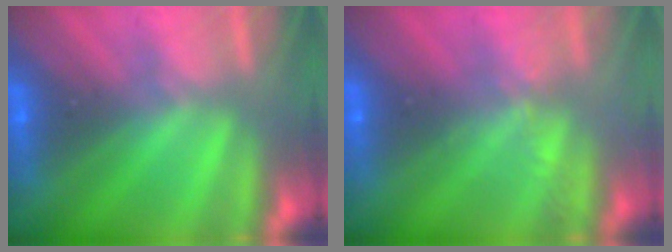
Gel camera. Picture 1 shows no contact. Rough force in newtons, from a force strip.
{"total": 2.2}